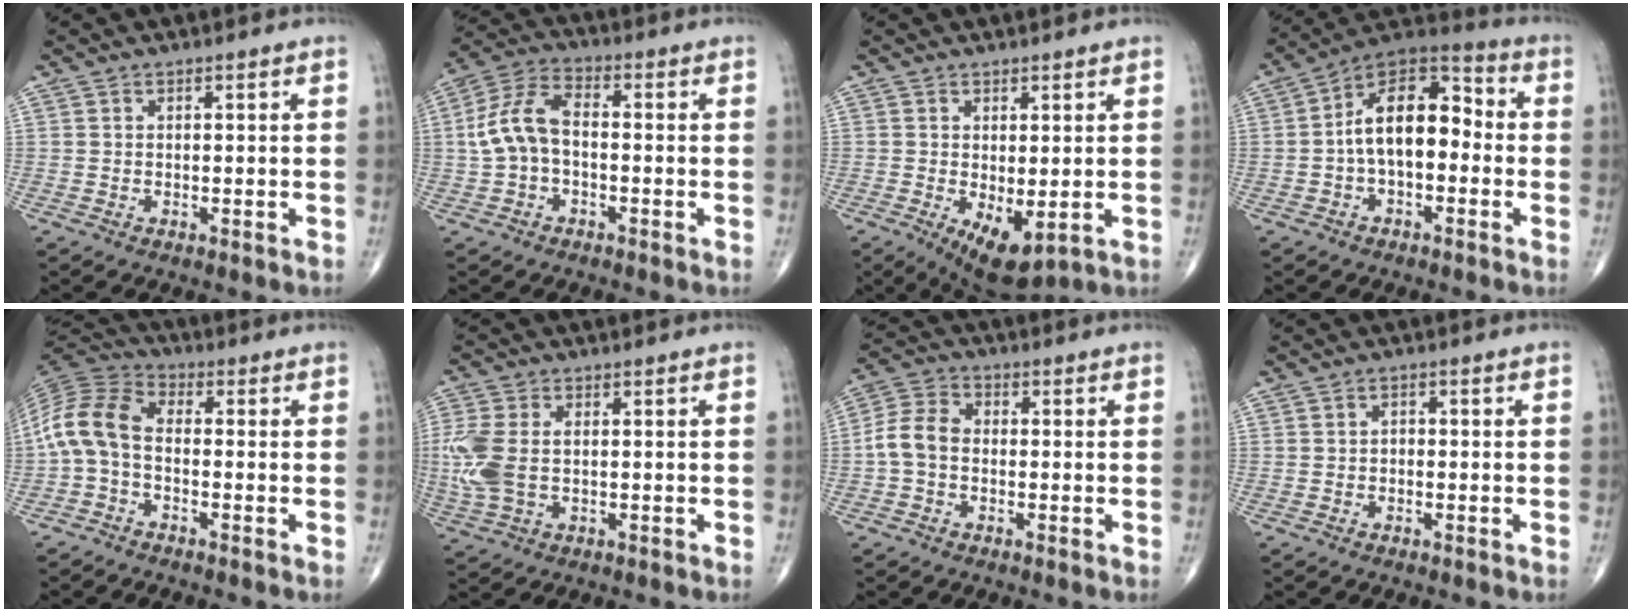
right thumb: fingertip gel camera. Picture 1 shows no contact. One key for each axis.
{"total": 9.1, "fx": -0.7, "fy": 5.4, "fz": 7.4, "tx": -0.152, "ty": 0.033, "tz": -0.023}
{"total": 8.4, "fx": -2.1, "fy": 3.7, "fz": 7.2, "tx": -0.109, "ty": -0.016, "tz": -0.018}
{"total": 14.1, "fx": -0.9, "fy": 8.1, "fz": 11.6, "tx": -0.160, "ty": 0.049, "tz": -0.031}
{"total": 9.6, "fx": -1.7, "fy": 5.7, "fz": 7.6, "tx": -0.154, "ty": 0.030, "tz": -0.051}
{"total": 9.3, "fx": -0.2, "fy": 5.6, "fz": 7.4, "tx": -0.196, "ty": 0.004, "tz": -0.001}
{"total": 6.6, "fx": -1.0, "fy": 4.8, "fz": 4.5, "tx": -0.084, "ty": 0.022, "tz": -0.034}
{"total": 1.2, "fx": -0.4, "fy": 0.8, "fz": 0.7, "tx": -0.001, "ty": 0.006, "tz": -0.010}